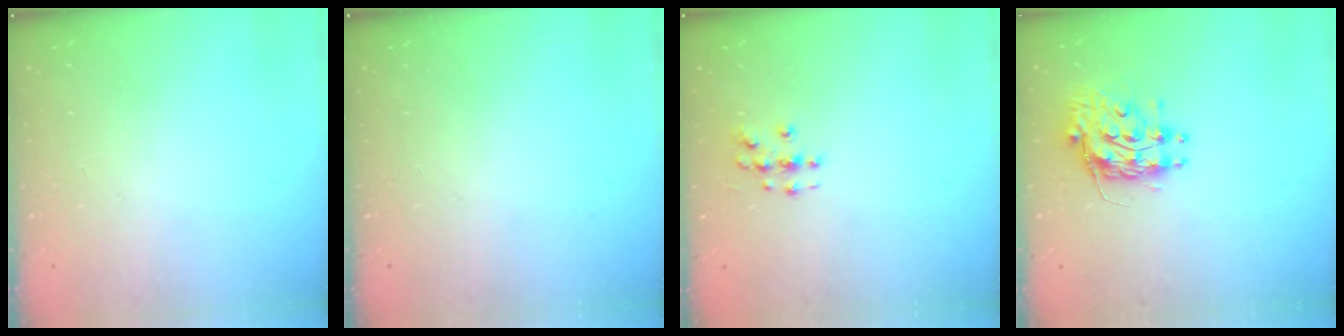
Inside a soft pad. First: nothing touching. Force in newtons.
{"total": 0.0}
{"total": 3.1, "press": 3.1, "slide": 0.2}
{"total": 10.4, "press": 10.4, "slide": 0.9}